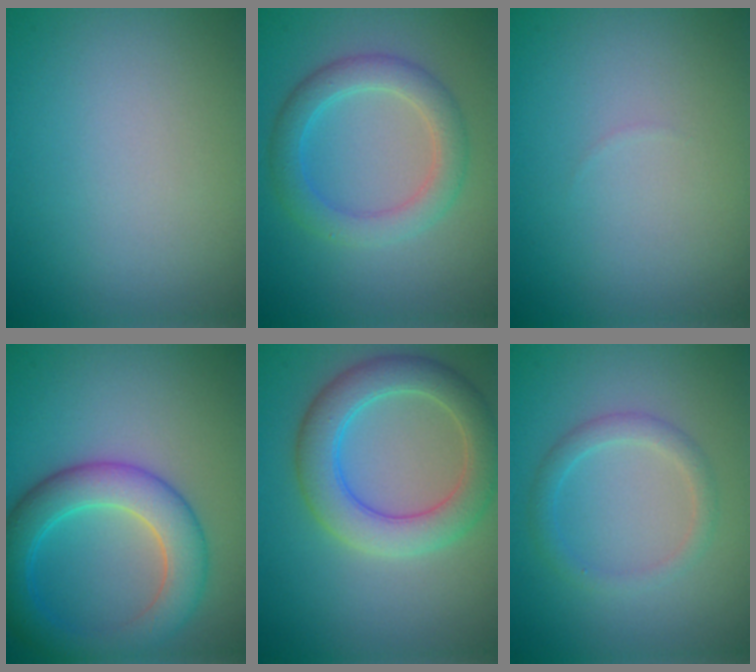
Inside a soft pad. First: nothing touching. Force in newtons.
{"total": 3.6, "press": 3.6, "slide": 0.1}
{"total": 0.0}
{"total": 6.0, "press": 6.0, "slide": 0.3}
{"total": 5.4, "press": 5.4, "slide": 0.1}
{"total": 1.9, "press": 1.9, "slide": 0.1}